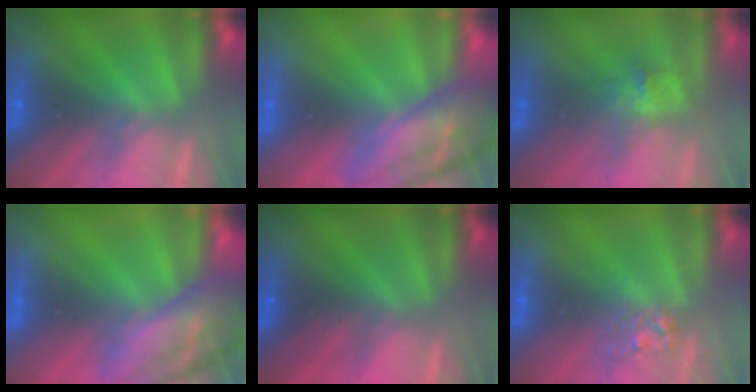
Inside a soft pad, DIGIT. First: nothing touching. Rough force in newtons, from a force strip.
{"total": 7.1}
{"total": 2.8}
{"total": 7.4}
{"total": 2.2}
{"total": 2.7}